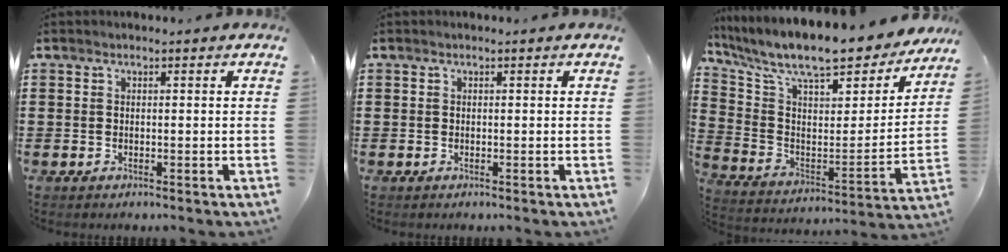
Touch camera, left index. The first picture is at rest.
{"total": 0.0}
{"total": 10.6, "force": [9.1, 2.0, 5.0], "torque": [-0.123, -0.071, 0.150]}